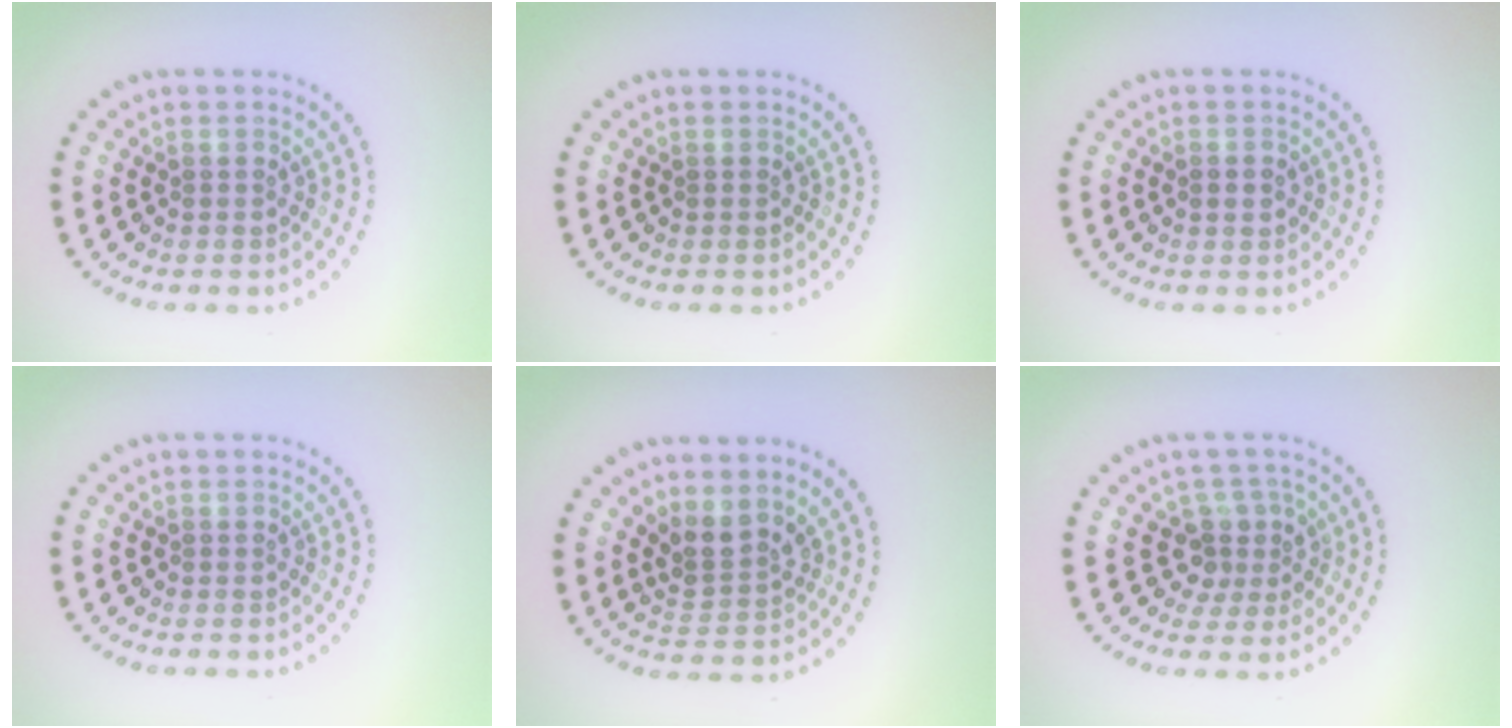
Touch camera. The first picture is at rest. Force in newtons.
{"total": 0.0}
{"total": 1.4, "press": 1.4, "slide": 0.1}
{"total": 0.0}
{"total": 2.8, "press": 2.1, "slide": 1.9}
{"total": 2.8, "press": 2.0, "slide": 1.9}